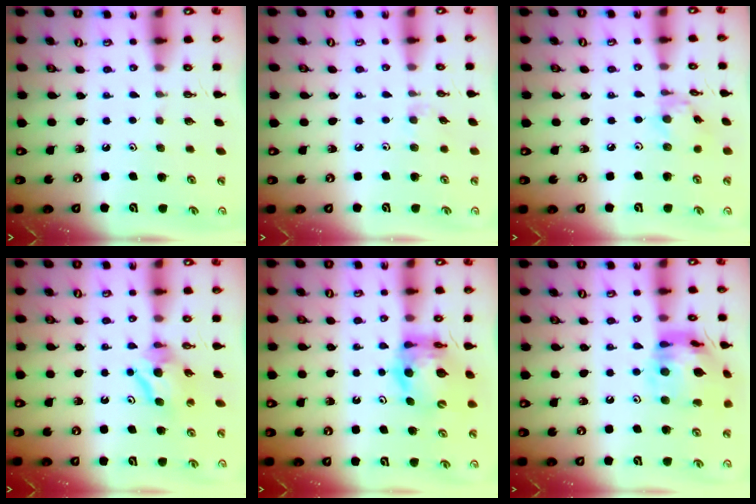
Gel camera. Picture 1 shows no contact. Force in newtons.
{"total": 3.1, "press": 3.1, "slide": 0.4}
{"total": 3.4, "press": 3.4, "slide": 0.2}
{"total": 7.5, "press": 7.5, "slide": 0.2}
{"total": 11.1, "press": 11.0, "slide": 1.4}
{"total": 17.1, "press": 17.0, "slide": 1.6}